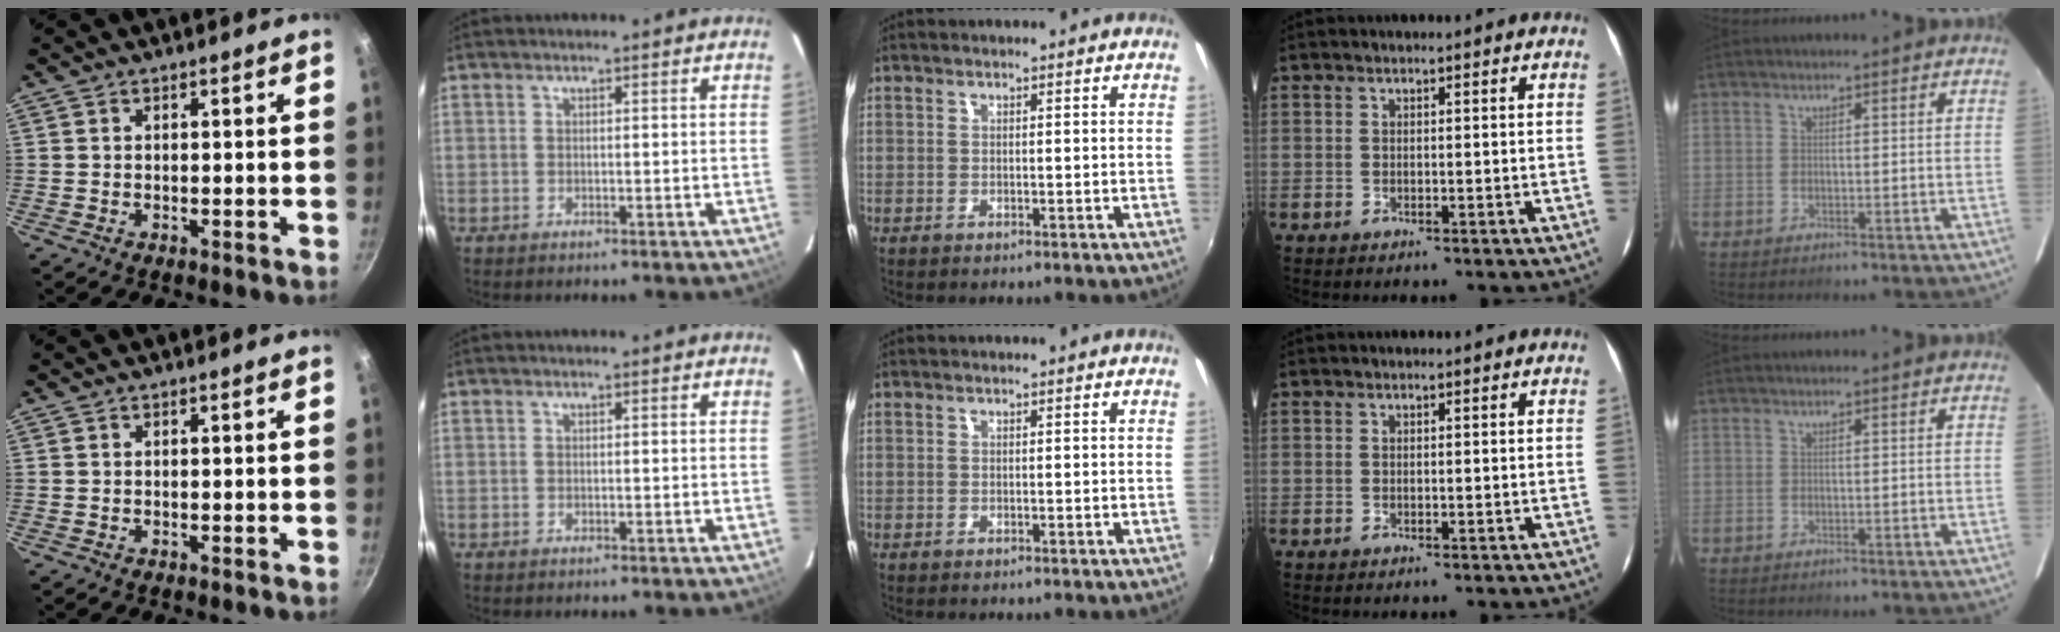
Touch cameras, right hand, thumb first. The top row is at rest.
{}